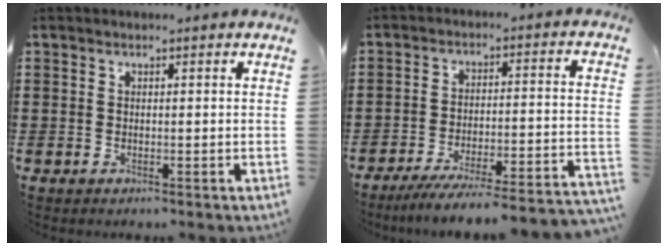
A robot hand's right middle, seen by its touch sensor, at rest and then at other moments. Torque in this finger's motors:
{"motor_torque": [1.28, -0.39, 0.45, 0.13]}